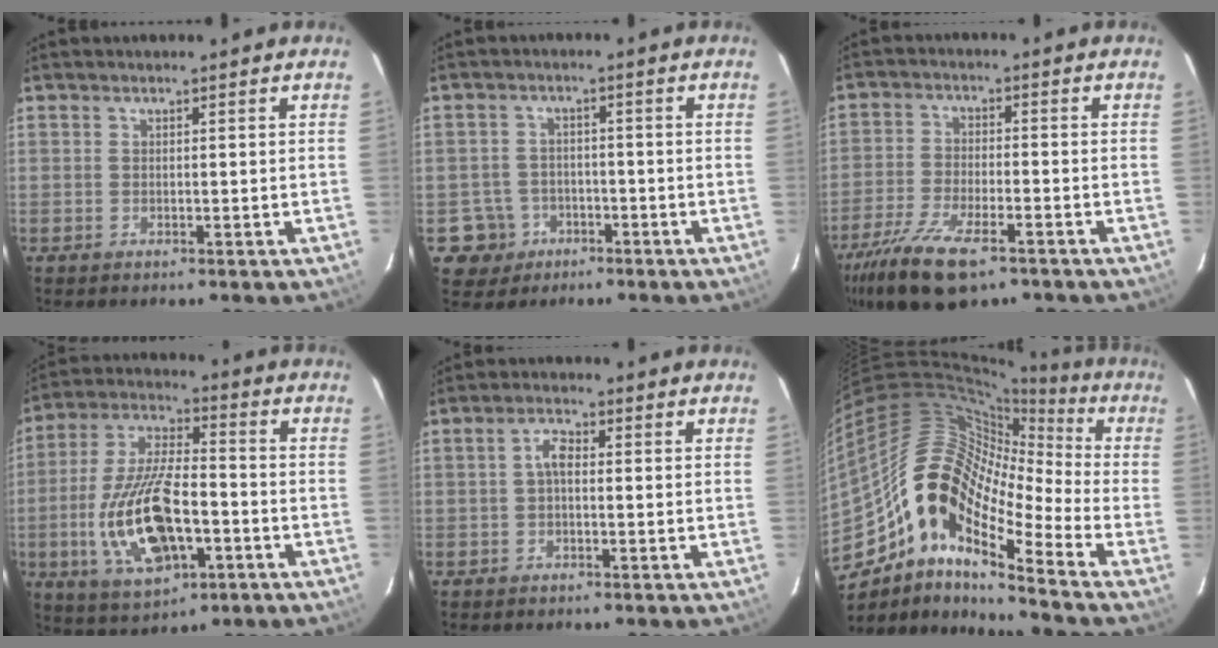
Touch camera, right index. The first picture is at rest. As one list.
[{"total": 6.1, "force": [-2.6, 5.5, 0.2], "torque": [-0.023, 0.024, -0.040]}, {"total": 13.9, "force": [-9.2, 5.0, 9.1], "torque": [-0.210, -0.035, -0.175]}, {"total": 18.0, "force": [-5.3, 7.8, 15.4], "torque": [-0.328, -0.007, -0.086]}, {"total": 2.6, "force": [-0.2, 1.3, 2.3], "torque": [-0.047, 0.011, -0.003]}, {"total": 18.5, "force": [-8.6, 7.0, 14.8], "torque": [-0.240, -0.007, -0.182]}]